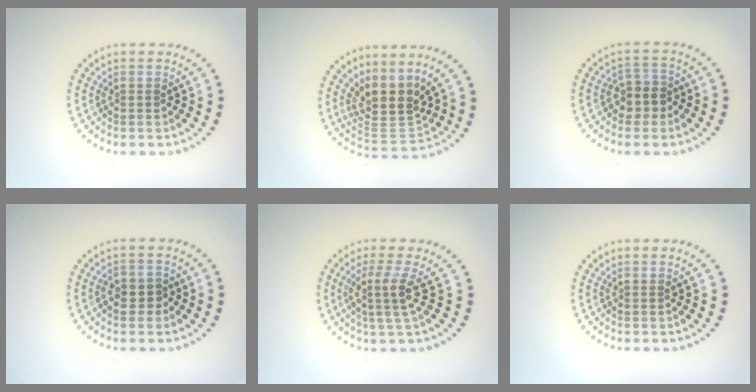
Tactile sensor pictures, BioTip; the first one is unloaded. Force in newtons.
{"total": 4.3, "press": 3.3, "slide": 2.7}
{"total": 2.6, "press": 2.2, "slide": 1.3}
{"total": 2.3, "press": 2.2, "slide": 0.7}
{"total": 2.9, "press": 2.2, "slide": 1.8}
{"total": 0.0}